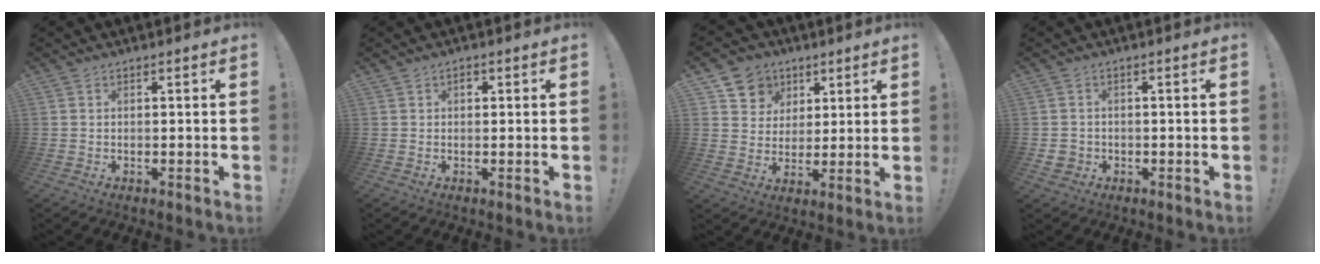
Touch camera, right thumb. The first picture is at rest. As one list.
[{"total": 1.2, "force": [0.4, 1.0, 0.6], "torque": [-0.001, 0.000, 0.005]}, {"total": 9.1, "force": [4.5, 7.9, 1.2], "torque": [-0.011, -0.031, 0.089]}, {"total": 2.9, "force": [-0.3, 2.8, 0.8], "torque": [-0.008, 0.003, -0.004]}]